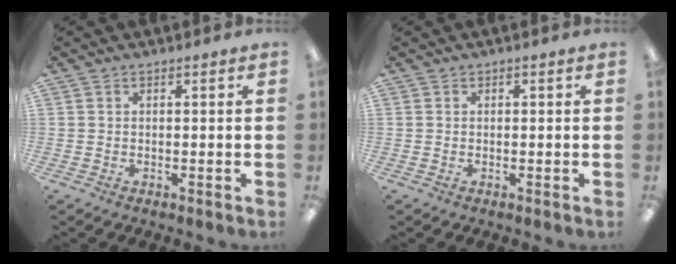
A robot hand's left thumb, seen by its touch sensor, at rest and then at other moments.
{"total": 0.0}